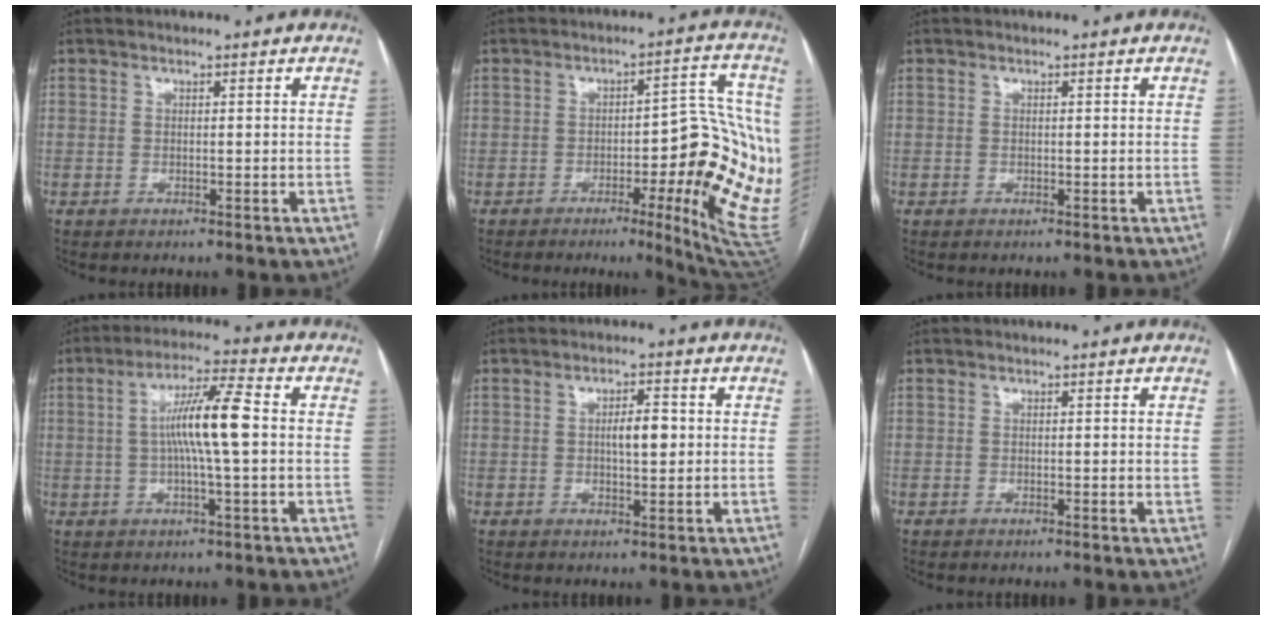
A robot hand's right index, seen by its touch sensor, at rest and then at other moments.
{"total": 16.6, "force": [-3.9, 3.5, 15.8], "torque": [-0.139, 0.019, -0.035]}
{"total": 0.0}
{"total": 9.5, "force": [0.4, 0.3, 9.5], "torque": [-0.177, 0.011, 0.001]}
{"total": 4.0, "force": [0.3, 1.3, 3.8], "torque": [-0.063, 0.005, 0.006]}
{"total": 1.0, "force": [0.1, 0.2, 1.0], "torque": [-0.019, 0.000, 0.004]}